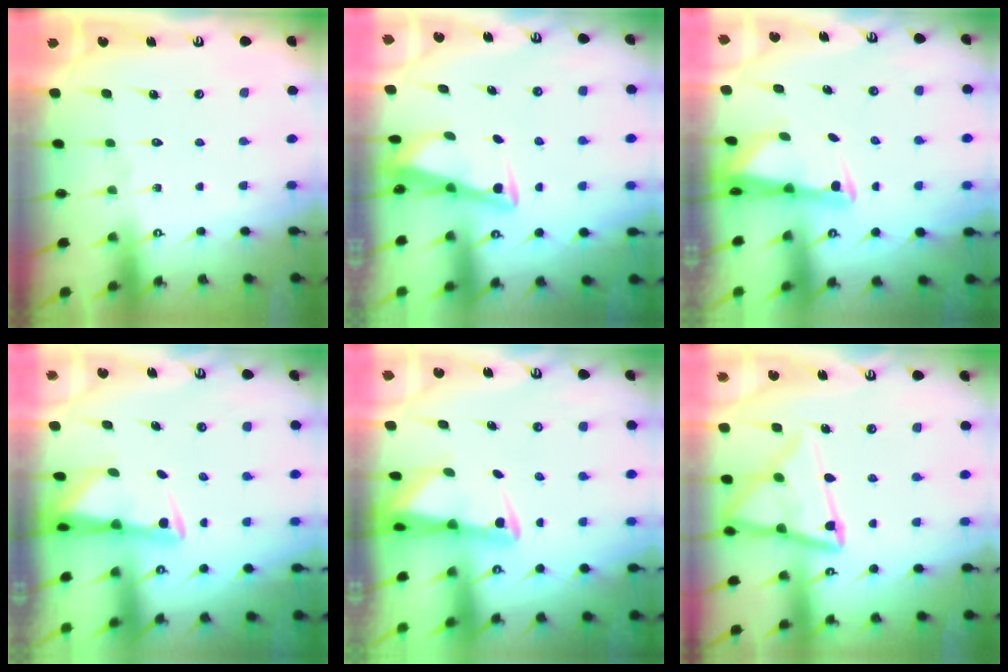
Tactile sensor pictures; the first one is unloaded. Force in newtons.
{"total": 3.5, "press": 3.5, "slide": 0.3}
{"total": 2.7, "press": 2.7, "slide": 0.5}
{"total": 3.0, "press": 3.0, "slide": 0.6}
{"total": 2.3, "press": 2.2, "slide": 0.4}
{"total": 14.6, "press": 14.5, "slide": 1.4}